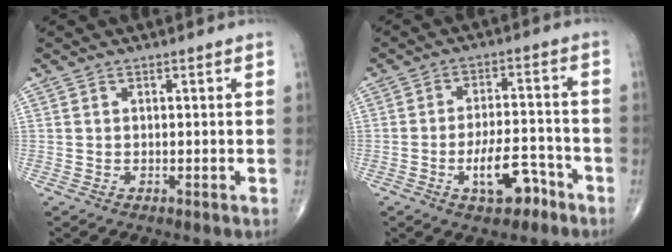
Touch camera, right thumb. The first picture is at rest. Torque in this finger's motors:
{"motor_torque": [2.54, 1.92, 1.13, -0.13, 0.31]}